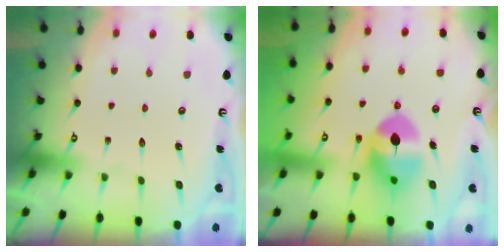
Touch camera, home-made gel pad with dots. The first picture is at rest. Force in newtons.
{"total": 10.0, "press": 9.9, "slide": 1.5}